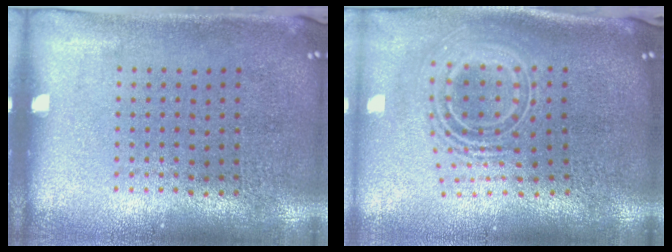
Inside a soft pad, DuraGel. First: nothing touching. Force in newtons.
{"total": 2.5, "press": 1.7, "slide": 1.8}